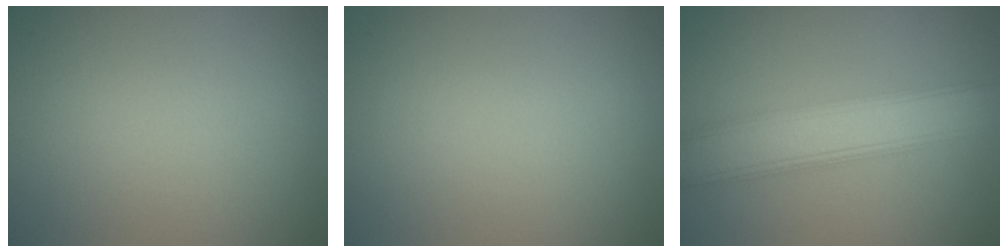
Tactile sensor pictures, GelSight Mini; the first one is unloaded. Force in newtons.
{"total": 0.0}
{"total": 6.5, "press": 6.5, "slide": 0.1}